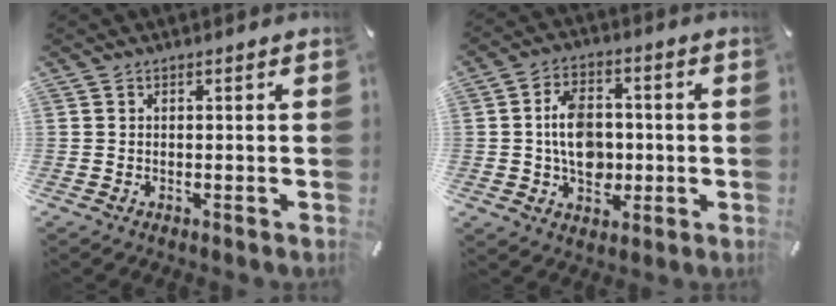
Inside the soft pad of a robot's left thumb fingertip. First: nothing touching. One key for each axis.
{"total": 10.3, "fx": -0.4, "fy": 7.6, "fz": 6.9, "tx": -0.122, "ty": 0.009, "tz": -0.008}